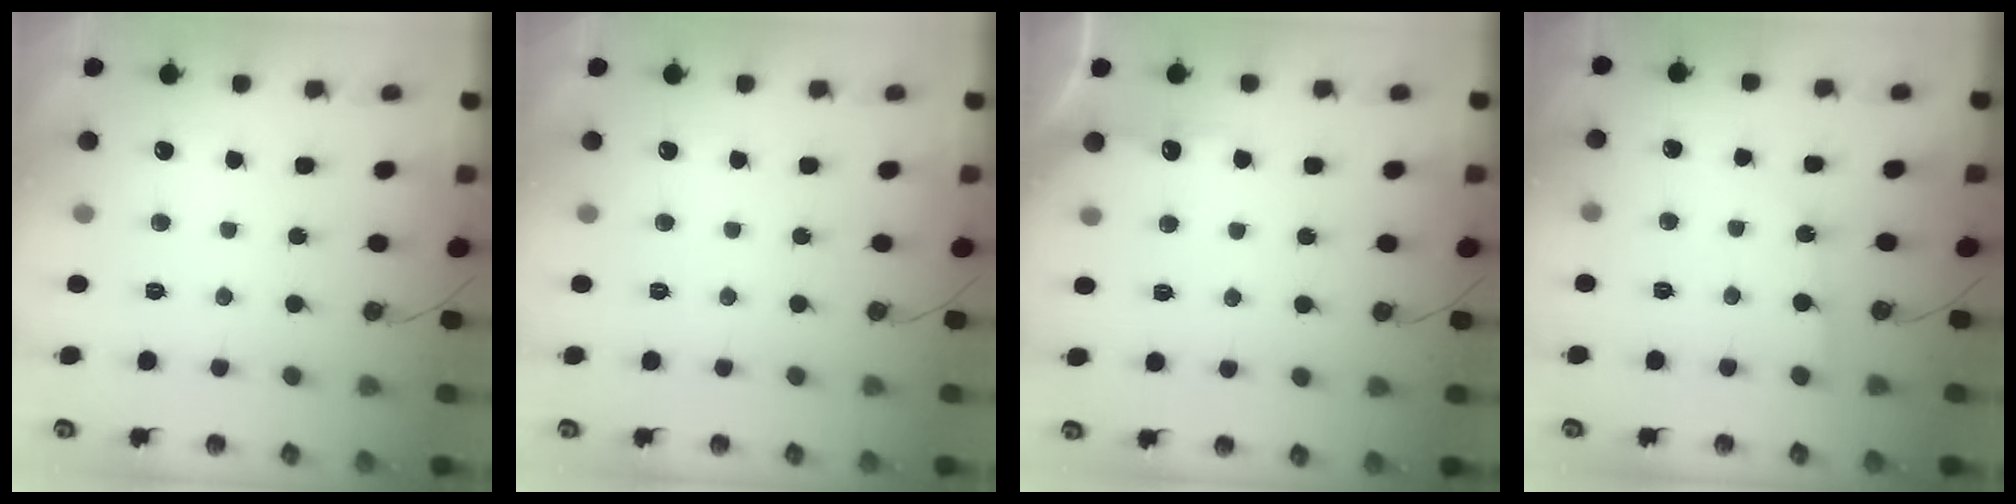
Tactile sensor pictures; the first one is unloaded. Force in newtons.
{"total": 0.0}
{"total": 4.7, "press": 4.7, "slide": 0.6}
{"total": 2.7, "press": 2.7, "slide": 0.4}